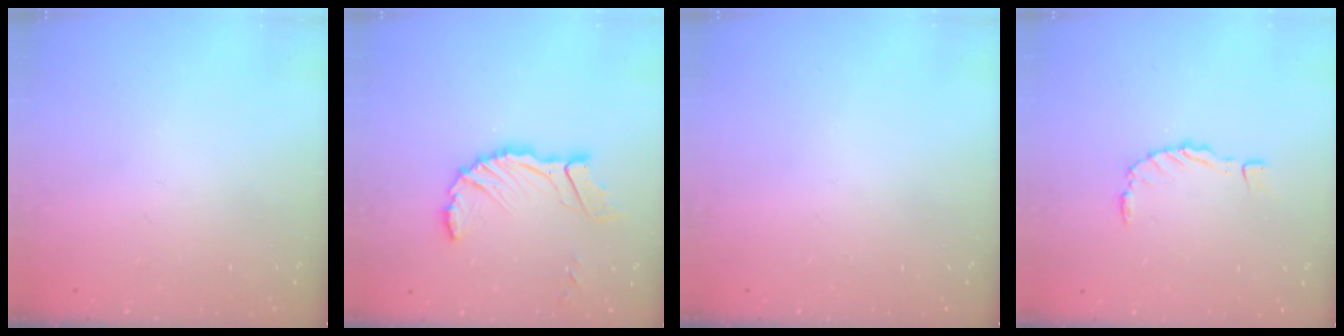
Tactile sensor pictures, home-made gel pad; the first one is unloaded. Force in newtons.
{"total": 10.9, "press": 10.9, "slide": 1.2}
{"total": 0.0}
{"total": 0.0}